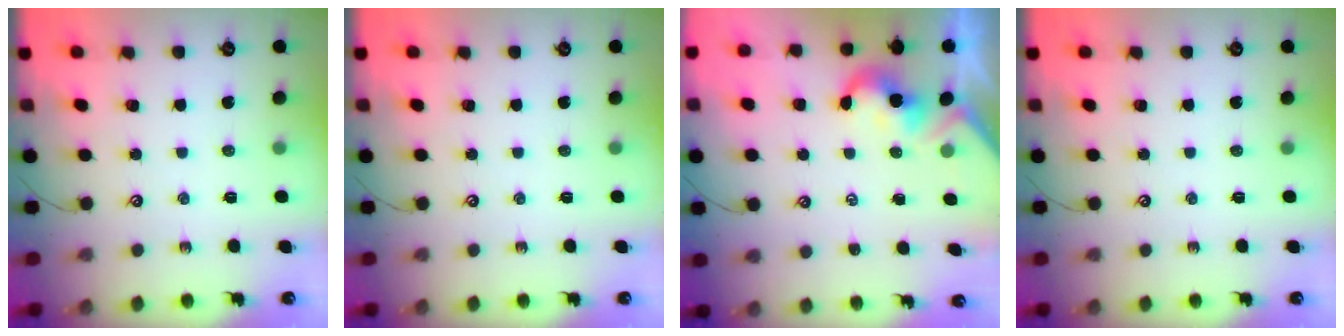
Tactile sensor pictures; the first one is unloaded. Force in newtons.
{"total": 0.0}
{"total": 1.9, "press": 1.9, "slide": 0.5}
{"total": 0.0}